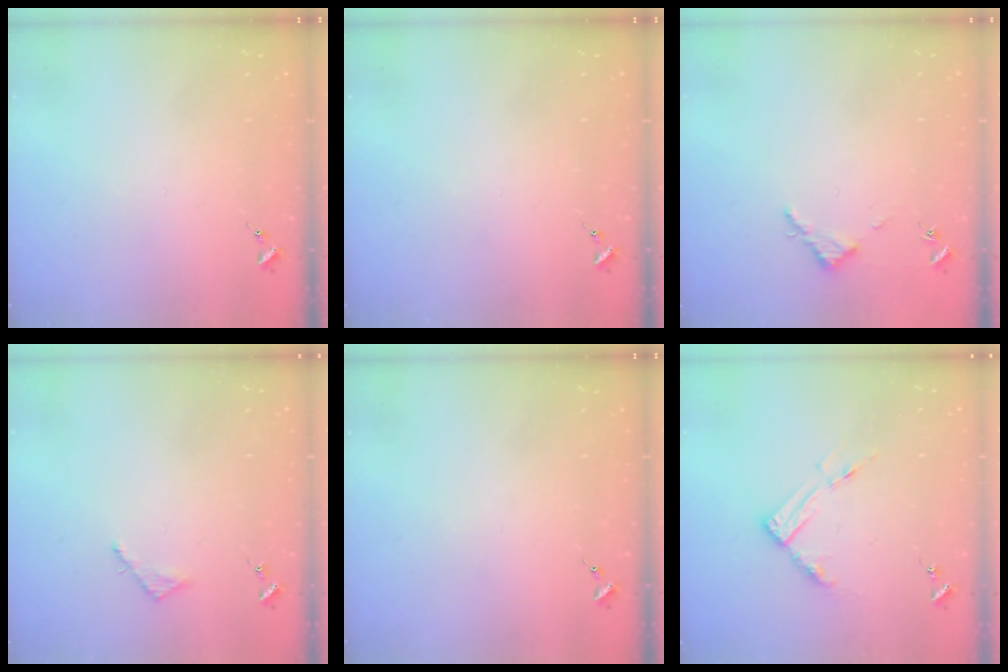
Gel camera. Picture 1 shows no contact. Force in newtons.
{"total": 0.0}
{"total": 2.8, "press": 2.8, "slide": 0.3}
{"total": 2.5, "press": 2.5, "slide": 0.2}
{"total": 0.0}
{"total": 9.3, "press": 9.2, "slide": 1.0}